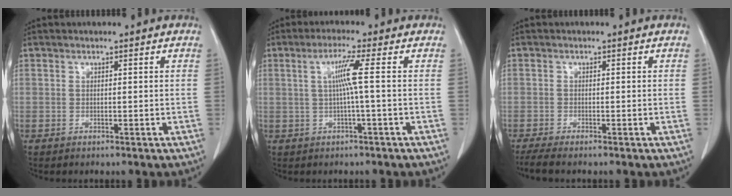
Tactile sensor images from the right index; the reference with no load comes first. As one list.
[{"total": 4.3, "force": [0.3, -1.1, 4.1], "torque": [-0.081, 0.005, 0.007]}, {"total": 3.0, "force": [-2.5, -0.1, 1.7], "torque": [-0.032, -0.009, -0.046]}]